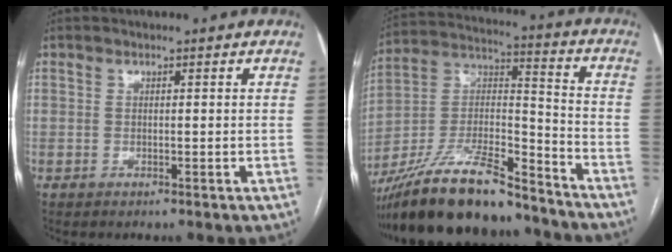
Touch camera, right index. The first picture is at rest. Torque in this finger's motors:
{"motor_torque": [1.08, -1.06, 0.53, 0.16]}